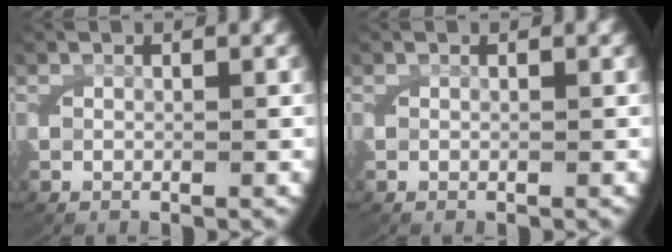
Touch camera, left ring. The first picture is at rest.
{"total": 0.0}